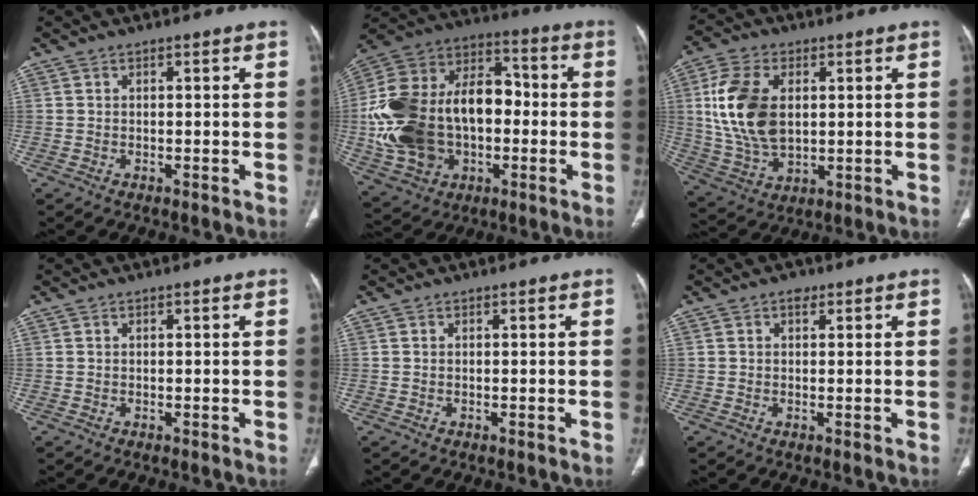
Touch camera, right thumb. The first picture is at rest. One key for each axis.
{"total": 26.9, "fx": -2.3, "fy": 18.5, "fz": 19.4, "tx": -0.369, "ty": 0.035, "tz": -0.026}
{"total": 15.4, "fx": 2.5, "fy": 9.5, "fz": 11.8, "tx": -0.231, "ty": -0.006, "tz": 0.053}
{"total": 0.0}
{"total": 0.0}
{"total": 1.4, "fx": 0.7, "fy": 1.0, "fz": 0.5, "tx": 0.003, "ty": 0.000, "tz": 0.006}